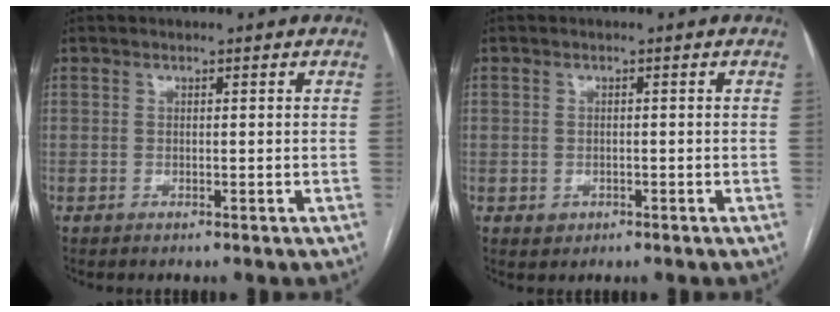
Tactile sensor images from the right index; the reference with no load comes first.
{"total": 1.9, "force": [-0.6, 1.8, 0.3], "torque": [0.002, 0.006, -0.002]}